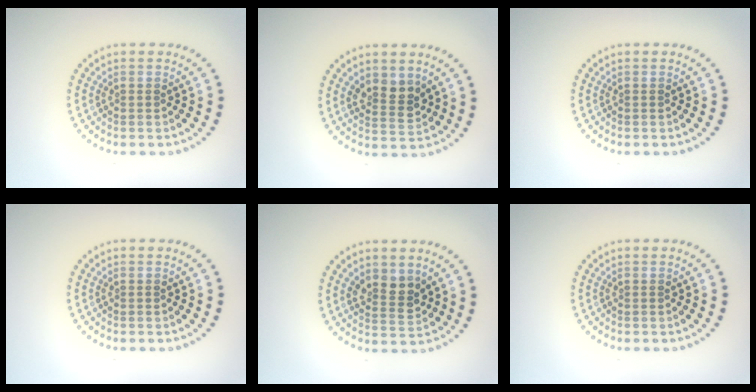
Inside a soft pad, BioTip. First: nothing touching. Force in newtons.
{"total": 2.6, "press": 2.4, "slide": 1.0}
{"total": 0.0}
{"total": 0.0}
{"total": 2.6, "press": 2.4, "slide": 1.0}
{"total": 0.0}